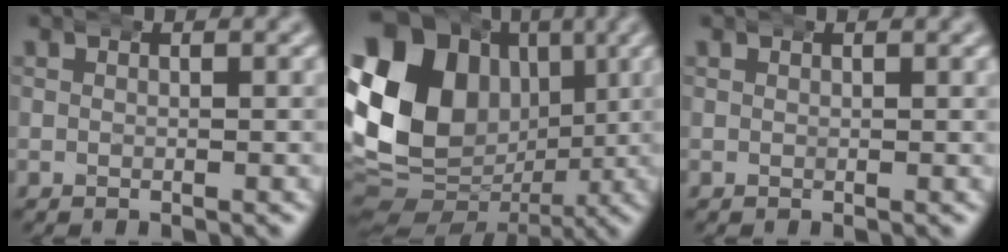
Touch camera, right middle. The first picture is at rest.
{"total": 18.1, "force": [0.8, 14.6, 10.6], "torque": [-0.201, -0.021, 0.014]}
{"total": 0.0}